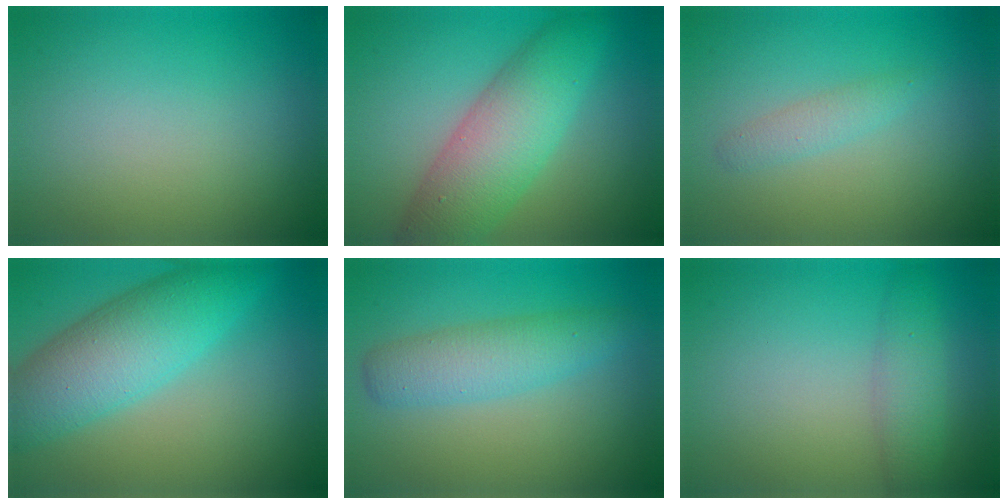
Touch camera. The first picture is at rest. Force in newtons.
{"total": 7.3, "press": 7.3, "slide": 0.2}
{"total": 1.5, "press": 1.5, "slide": 0.0}
{"total": 7.5, "press": 7.5, "slide": 0.2}
{"total": 3.9, "press": 3.9, "slide": 0.1}
{"total": 2.8, "press": 2.8, "slide": 0.1}